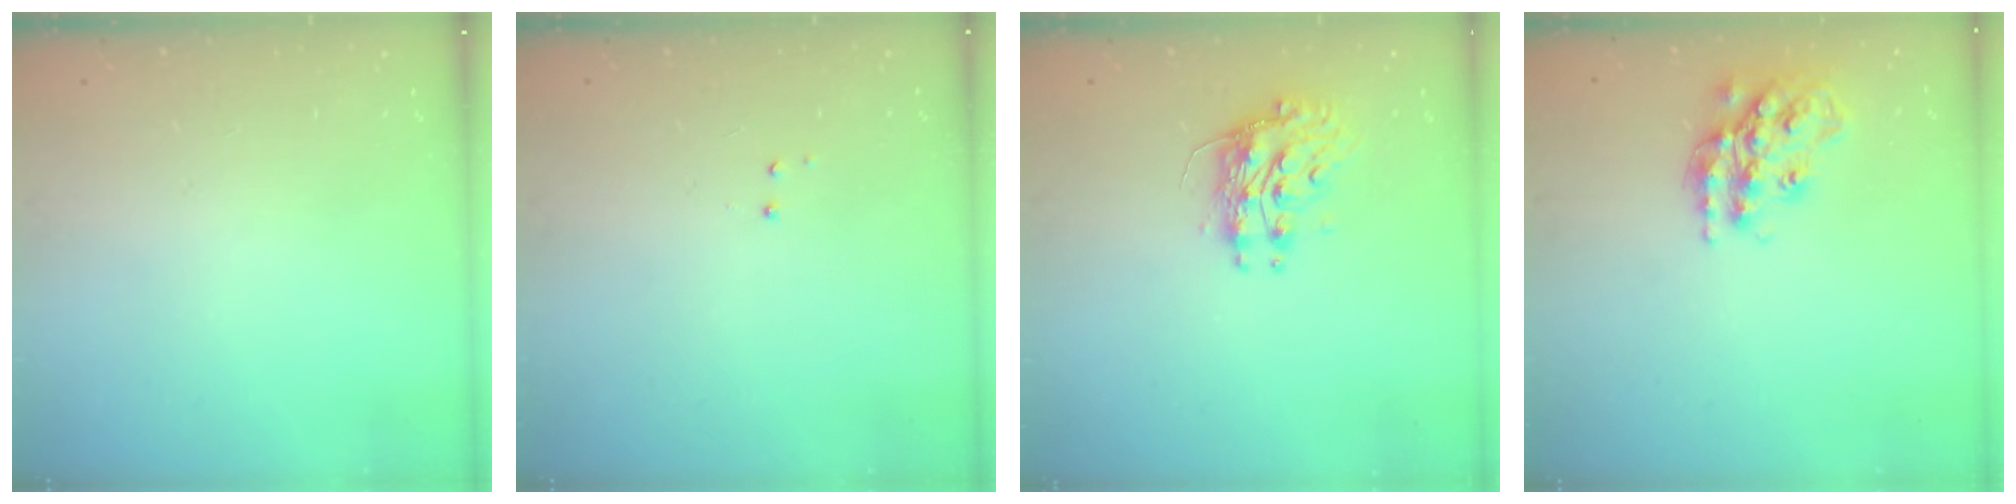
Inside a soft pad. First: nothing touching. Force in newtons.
{"total": 2.9, "press": 2.8, "slide": 0.6}
{"total": 9.2, "press": 9.2, "slide": 0.9}
{"total": 17.5, "press": 17.5, "slide": 1.3}